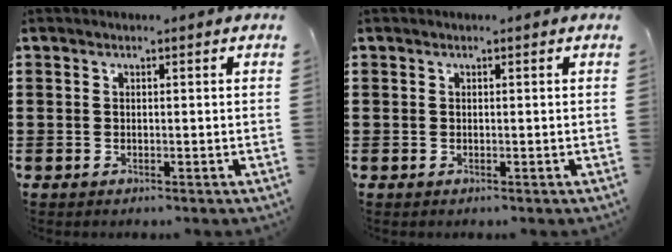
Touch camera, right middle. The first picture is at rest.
{"total": 0.0}